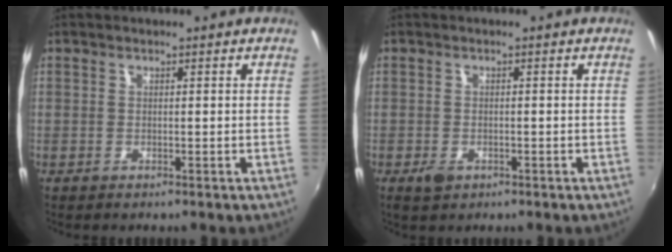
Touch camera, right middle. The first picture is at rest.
{"total": 2.3, "force": [-1.3, 1.5, 1.2], "torque": [-0.023, -0.005, -0.021]}